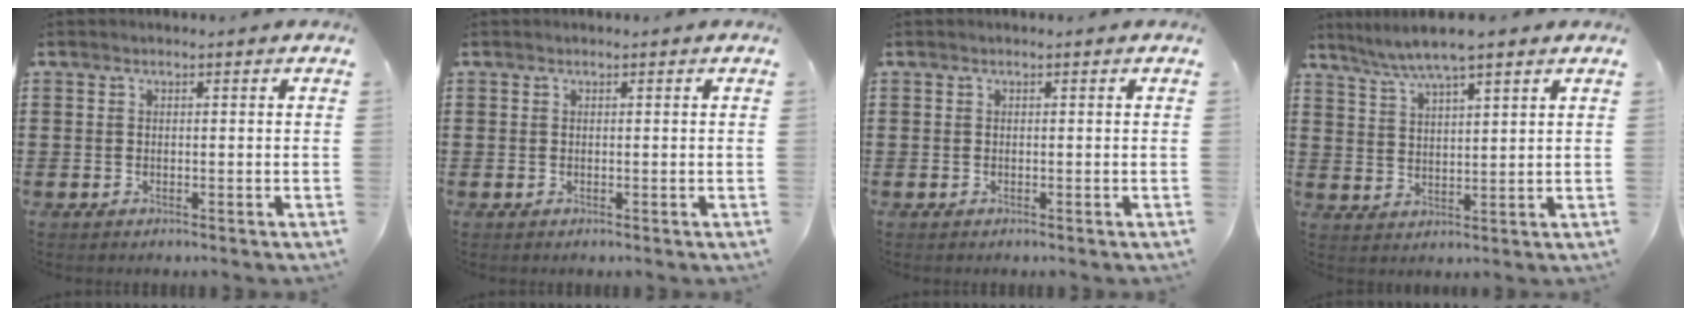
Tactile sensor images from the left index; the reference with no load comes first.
{"total": 0.0}
{"total": 0.0}
{"total": 5.5, "force": [4.6, 0.3, 3.0], "torque": [-0.071, -0.010, 0.080]}